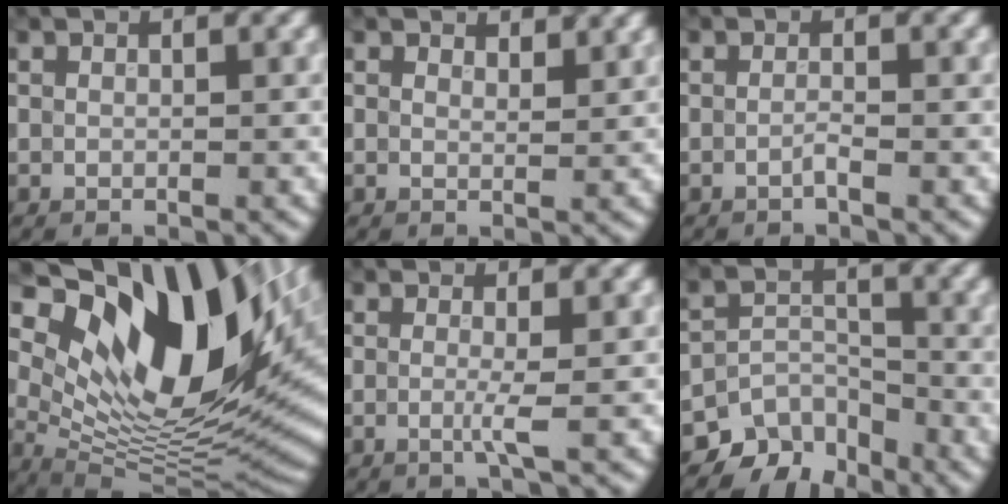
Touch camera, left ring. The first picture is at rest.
{"total": 2.0, "force": [1.8, 0.6, 0.7], "torque": [-0.010, 0.000, 0.022]}
{"total": 0.7, "force": [-0.4, 0.0, 0.6], "torque": [-0.013, 0.000, -0.009]}
{"total": 17.7, "force": [7.1, 8.4, 13.8], "torque": [-0.228, 0.003, 0.126]}
{"total": 1.7, "force": [-0.2, 0.3, 1.7], "torque": [-0.033, -0.008, -0.009]}
{"total": 4.8, "force": [-3.6, 3.0, 1.1], "torque": [-0.004, -0.004, -0.063]}